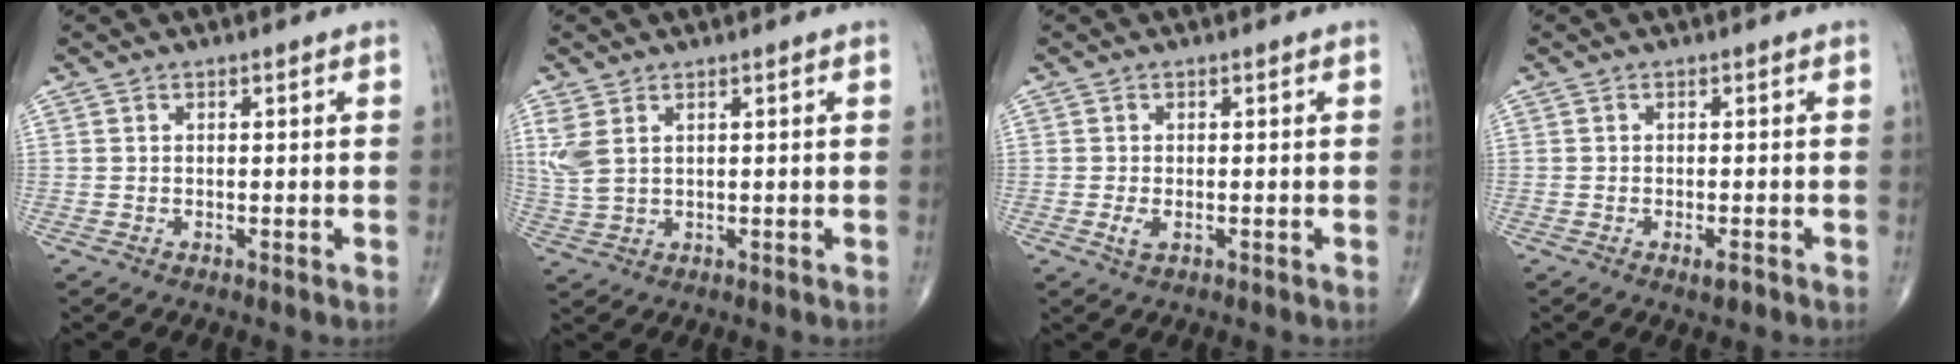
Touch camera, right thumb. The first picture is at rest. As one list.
[{"total": 4.6, "force": [1.9, 2.5, 3.5], "torque": [-0.094, 0.000, 0.048]}, {"total": 1.8, "force": [-0.4, 0.9, 1.5], "torque": [-0.032, -0.003, -0.009]}, {"total": 1.7, "force": [-0.9, 0.6, 1.3], "torque": [-0.022, -0.002, -0.016]}]